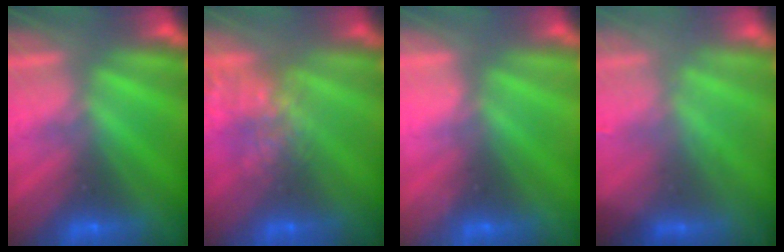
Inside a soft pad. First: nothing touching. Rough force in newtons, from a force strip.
{"total": 5.0}
{"total": 2.2}
{"total": 2.7}